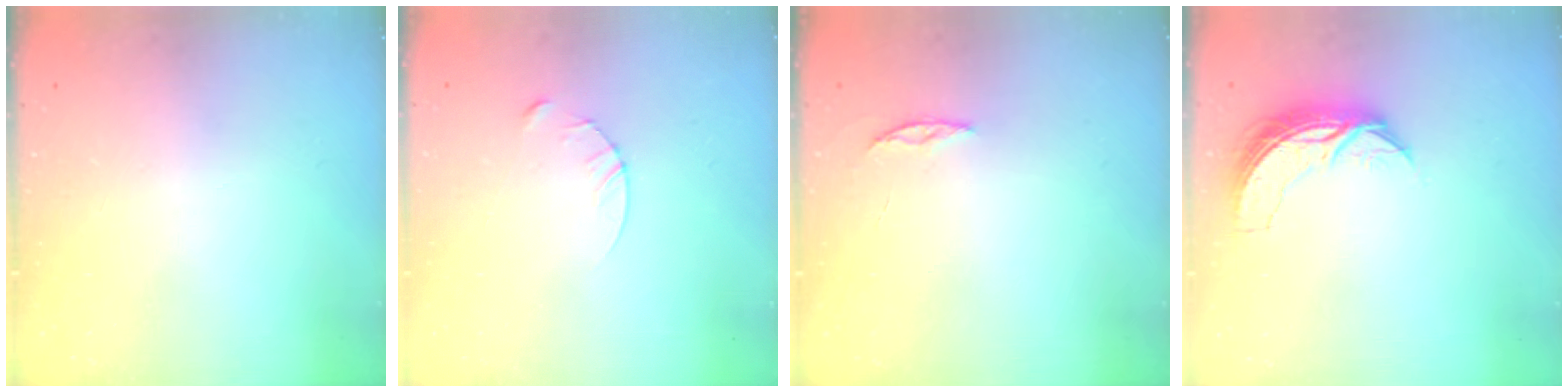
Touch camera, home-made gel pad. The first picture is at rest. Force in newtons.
{"total": 3.8, "press": 3.8, "slide": 0.3}
{"total": 2.4, "press": 2.4, "slide": 0.2}
{"total": 7.4, "press": 7.3, "slide": 0.5}